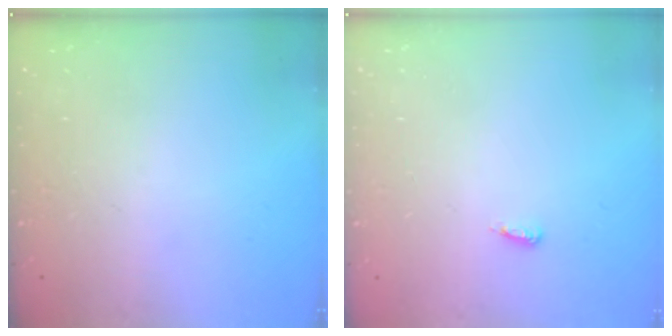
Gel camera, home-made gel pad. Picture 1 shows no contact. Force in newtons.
{"total": 3.7, "press": 3.7, "slide": 0.2}